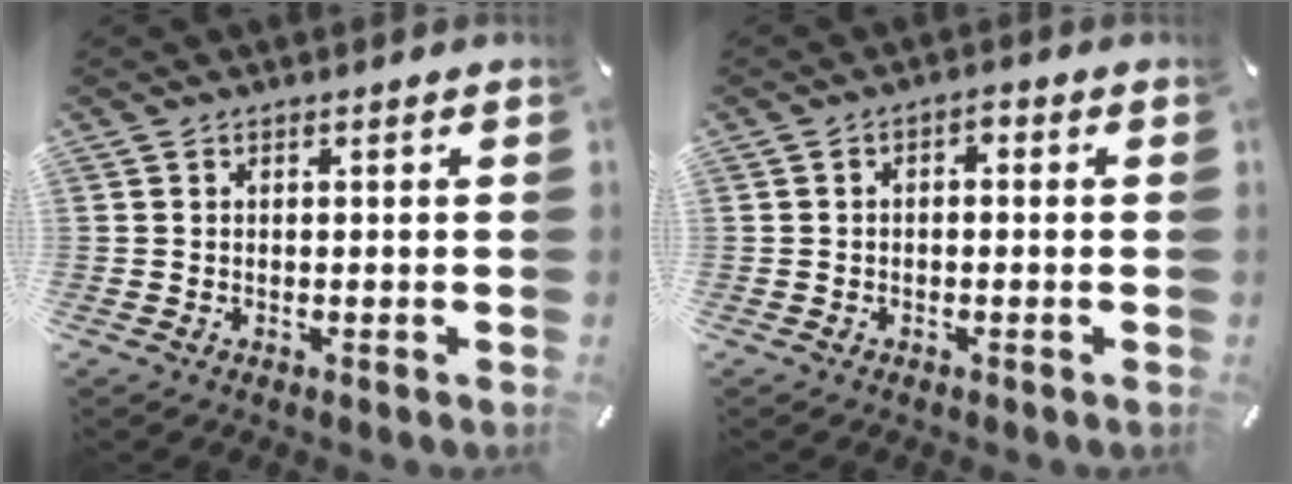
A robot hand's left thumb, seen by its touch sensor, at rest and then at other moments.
{"total": 1.7, "force": [-1.2, 0.8, 0.8], "torque": [-0.016, 0.010, -0.025]}